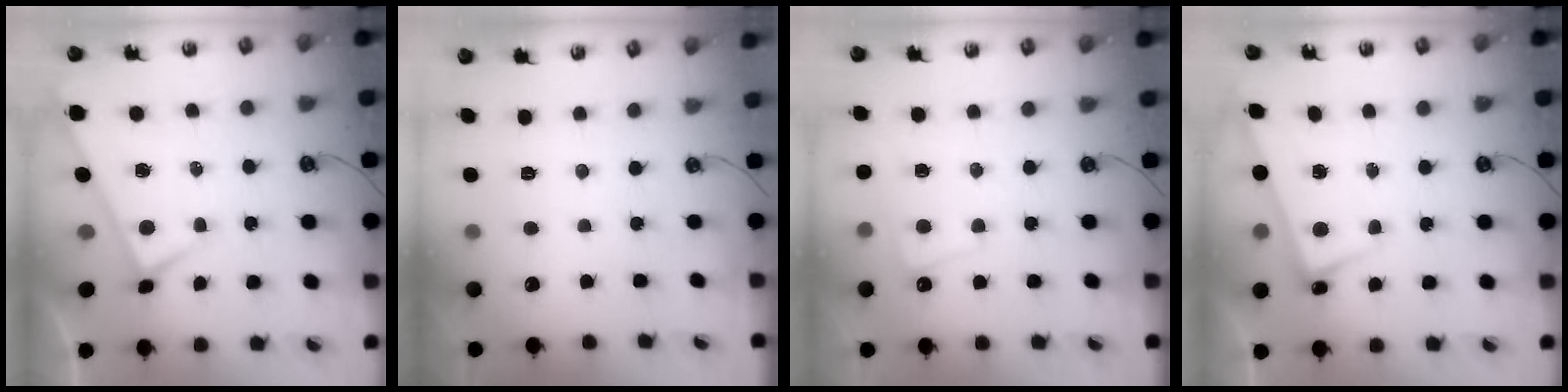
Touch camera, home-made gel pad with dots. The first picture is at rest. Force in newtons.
{"total": 0.0}
{"total": 2.4, "press": 2.4, "slide": 0.6}
{"total": 2.7, "press": 2.7, "slide": 0.5}